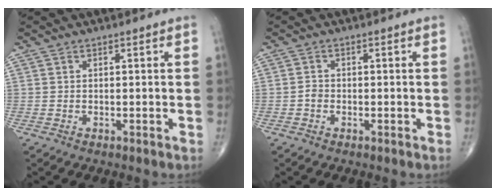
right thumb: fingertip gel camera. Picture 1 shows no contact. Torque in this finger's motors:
{"motor_torque": [0.41, -0.17, 0.24, -0.09, 0.00]}